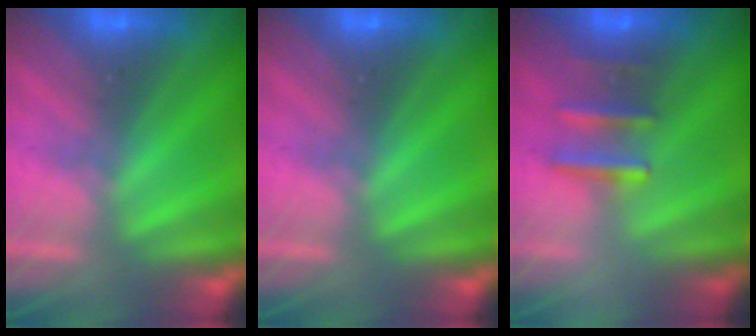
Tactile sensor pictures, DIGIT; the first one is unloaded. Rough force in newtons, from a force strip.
{"total": 0.0}
{"total": 2.5}